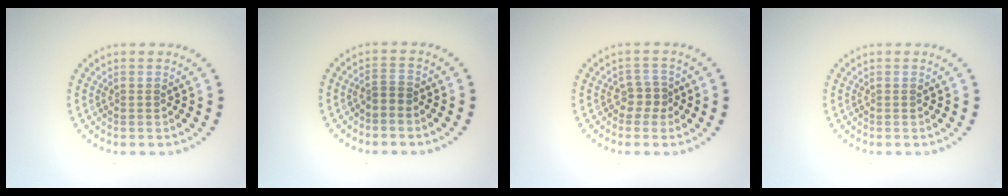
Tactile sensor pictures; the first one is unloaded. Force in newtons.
{"total": 1.1, "press": 0.8, "slide": 0.7}
{"total": 1.6, "press": 1.3, "slide": 1.0}
{"total": 0.0}